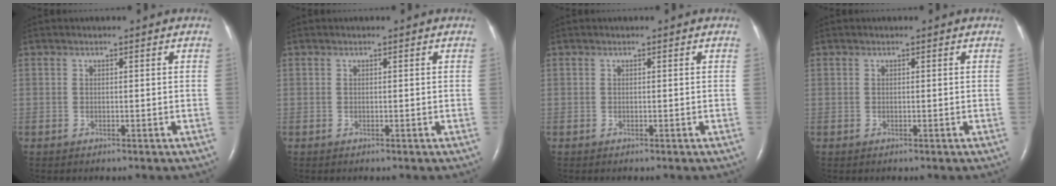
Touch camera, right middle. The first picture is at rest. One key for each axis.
{"total": 0.0}
{"total": 0.0}
{"total": 0.0}